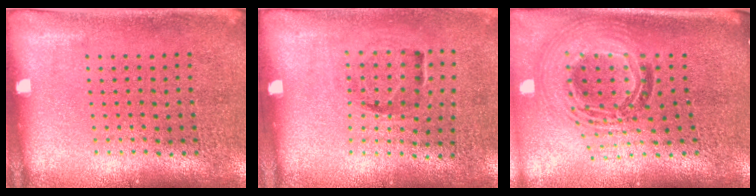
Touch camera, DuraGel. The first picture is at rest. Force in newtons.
{"total": 1.1, "press": 0.8, "slide": 0.8}
{"total": 1.9, "press": 1.6, "slide": 1.0}